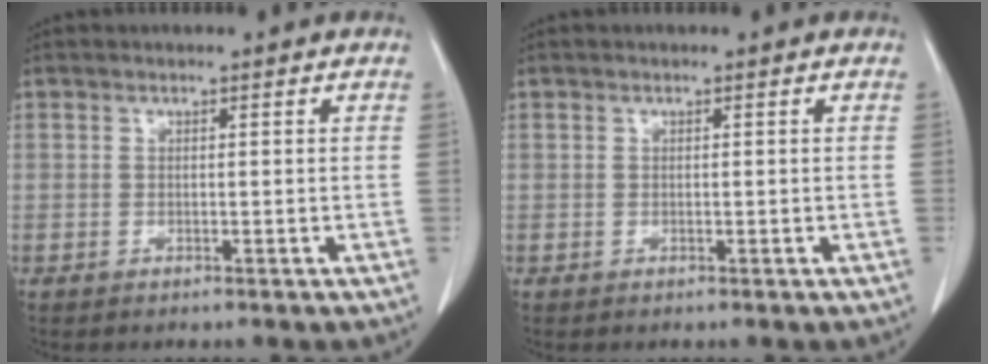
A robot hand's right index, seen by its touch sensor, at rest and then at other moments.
{"total": 0.0}